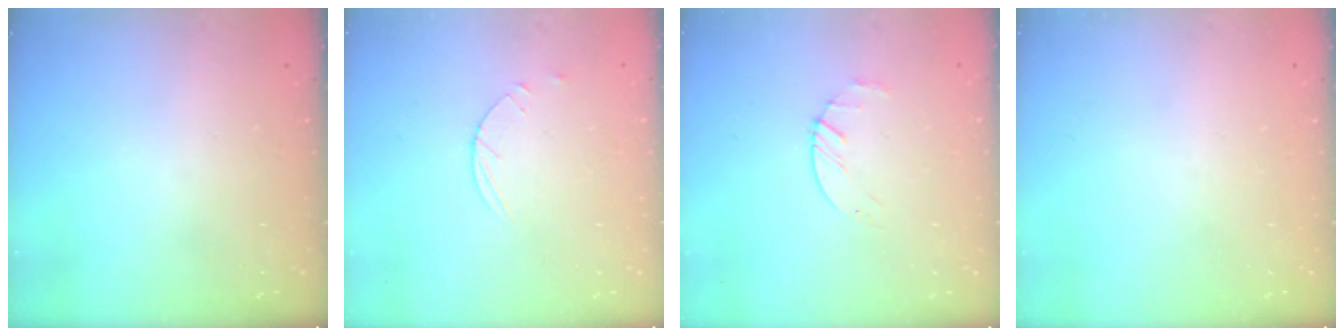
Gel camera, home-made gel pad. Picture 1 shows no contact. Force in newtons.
{"total": 3.6, "press": 3.6, "slide": 0.5}
{"total": 2.2, "press": 2.2, "slide": 0.3}
{"total": 0.0}